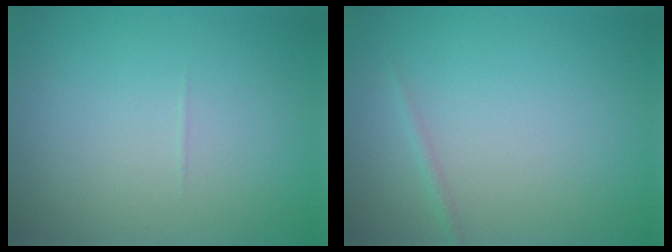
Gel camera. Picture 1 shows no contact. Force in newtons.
{"total": 0.6, "press": 0.6, "slide": 0.1}